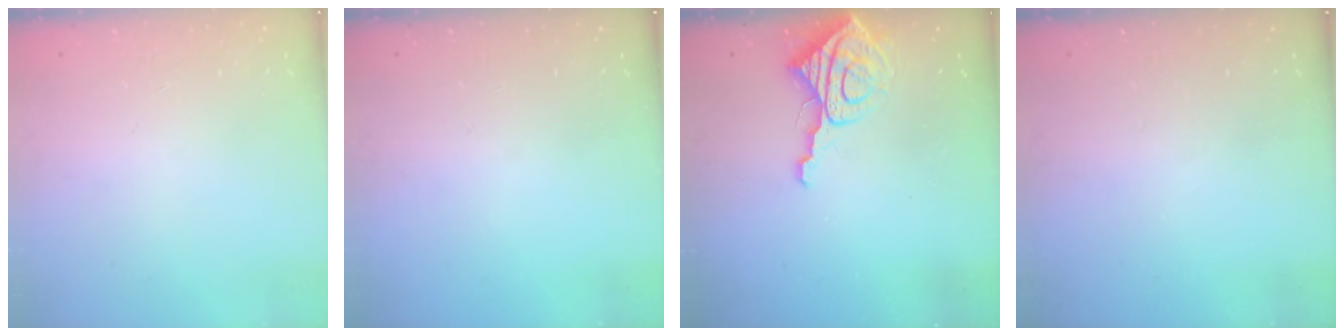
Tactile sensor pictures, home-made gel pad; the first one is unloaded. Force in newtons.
{"total": 0.0}
{"total": 8.4, "press": 8.3, "slide": 1.0}
{"total": 0.0}